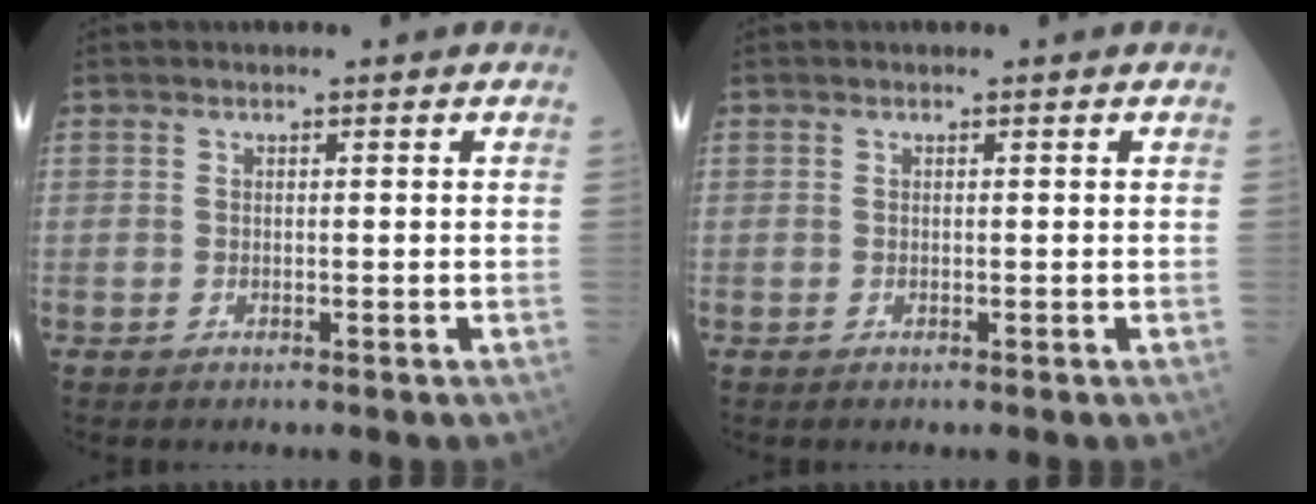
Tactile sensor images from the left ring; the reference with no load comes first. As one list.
[{"total": 0.0}]